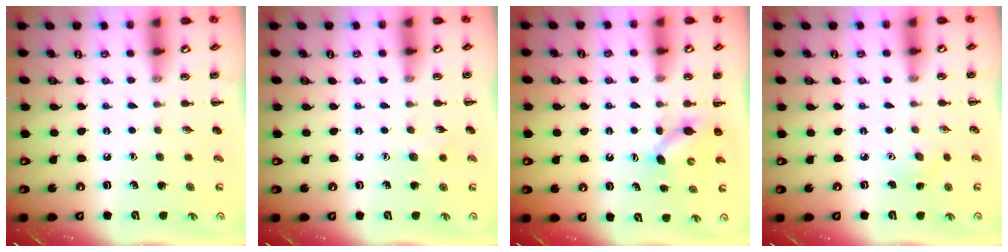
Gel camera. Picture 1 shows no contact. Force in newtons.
{"total": 4.8, "press": 4.6, "slide": 1.2}
{"total": 5.0, "press": 4.8, "slide": 1.3}
{"total": 3.0, "press": 2.8, "slide": 0.8}